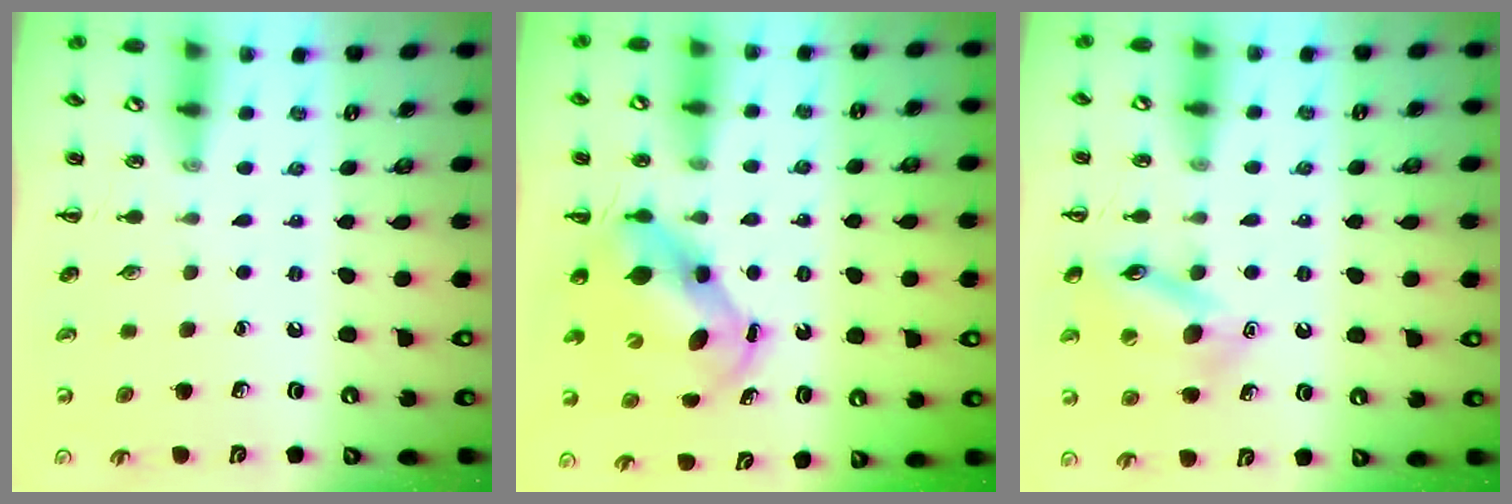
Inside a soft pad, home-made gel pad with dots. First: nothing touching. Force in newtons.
{"total": 6.6, "press": 6.5, "slide": 1.3}
{"total": 13.9, "press": 13.8, "slide": 1.3}